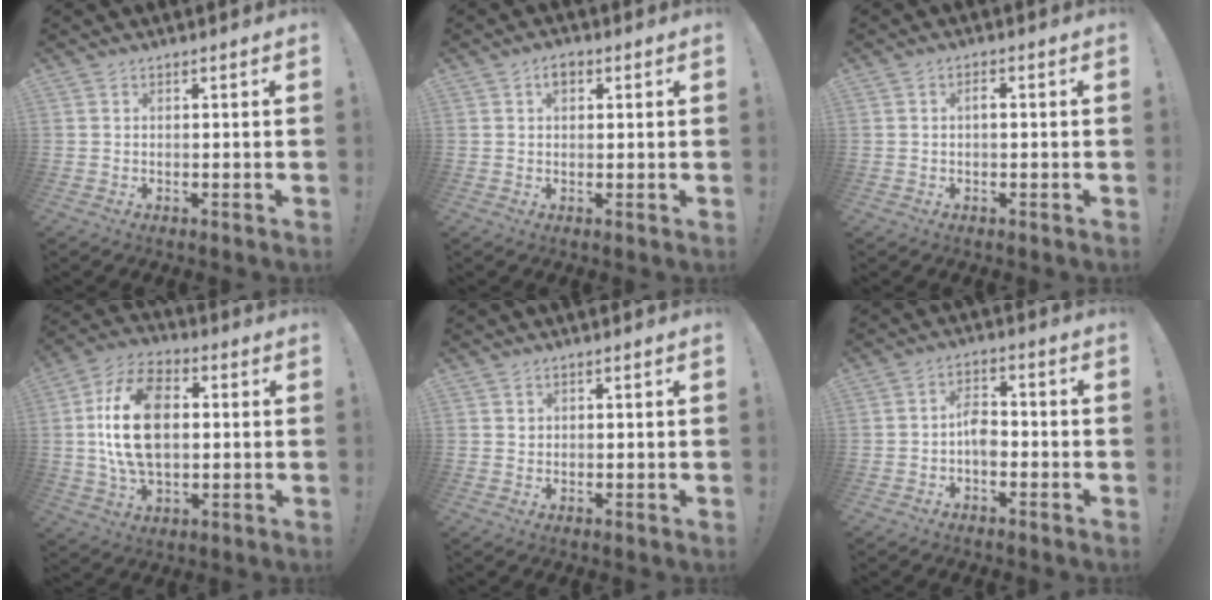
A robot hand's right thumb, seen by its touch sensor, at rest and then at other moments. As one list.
[{"total": 3.0, "force": [1.0, 1.9, 2.1], "torque": [-0.034, 0.006, 0.017]}, {"total": 1.6, "force": [-0.3, 0.7, 1.4], "torque": [-0.027, 0.006, -0.008]}, {"total": 20.0, "force": [1.2, 12.7, 15.3], "torque": [-0.291, 0.007, 0.020]}, {"total": 1.1, "force": [0.5, 0.9, 0.1], "torque": [-0.001, 0.001, 0.009]}, {"total": 5.6, "force": [-1.8, 3.5, 4.0], "torque": [-0.088, 0.009, -0.033]}]